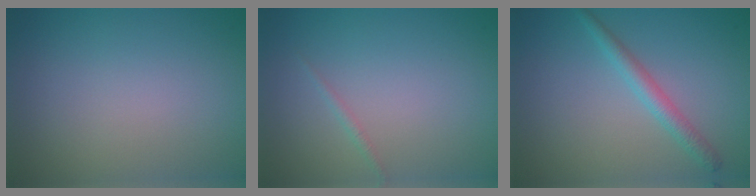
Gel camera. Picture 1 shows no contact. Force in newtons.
{"total": 0.6, "press": 0.6, "slide": 0.0}
{"total": 2.2, "press": 2.2, "slide": 0.0}